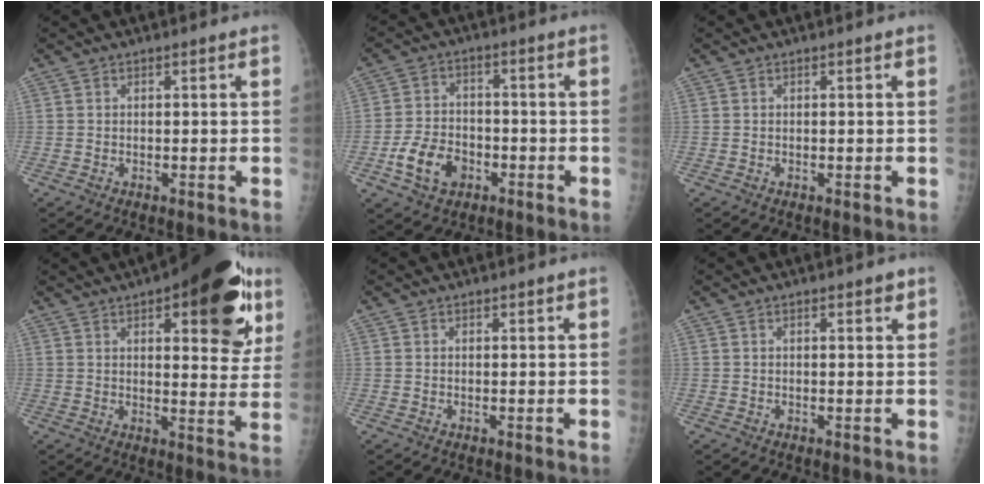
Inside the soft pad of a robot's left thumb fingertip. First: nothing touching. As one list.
[{"total": 9.0, "force": [-3.7, 6.4, 5.1], "torque": [-0.077, 0.017, -0.066]}, {"total": 0.0}, {"total": 21.4, "force": [10.3, 8.2, 16.8], "torque": [-0.181, -0.025, 0.135]}, {"total": 0.7, "force": [0.5, 0.4, 0.1], "torque": [0.005, -0.004, 0.005]}, {"total": 1.9, "force": [1.2, 0.8, 1.2], "torque": [-0.006, -0.005, 0.013]}]